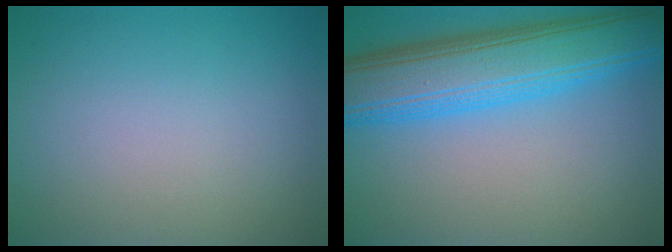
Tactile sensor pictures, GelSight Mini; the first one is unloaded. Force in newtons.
{"total": 9.3, "press": 9.3, "slide": 0.2}